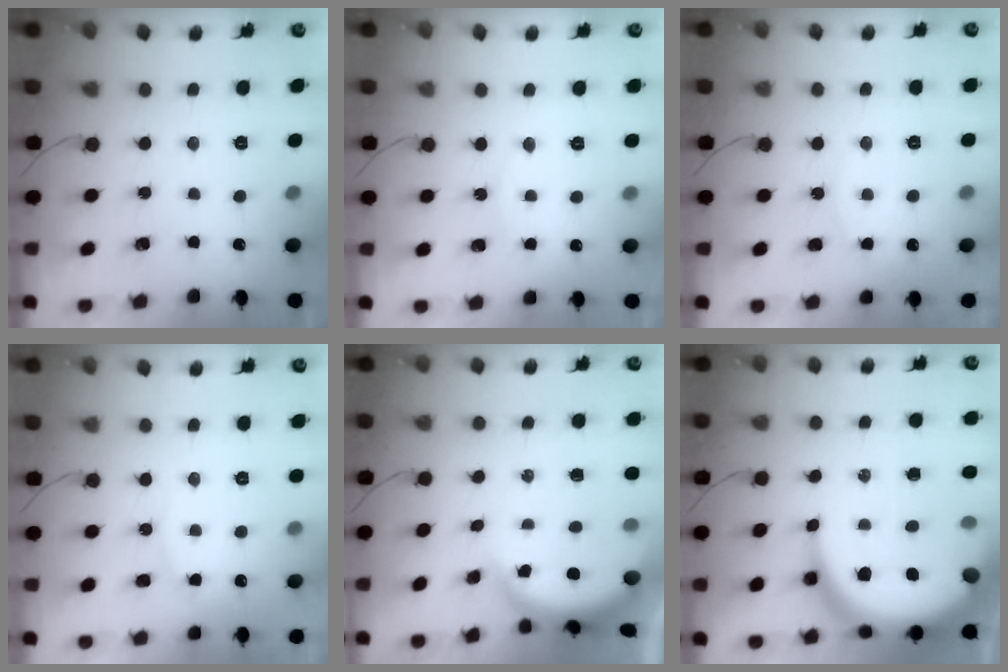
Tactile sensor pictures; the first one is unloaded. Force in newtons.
{"total": 3.8, "press": 3.8, "slide": 0.4}
{"total": 5.6, "press": 5.6, "slide": 0.5}
{"total": 6.5, "press": 6.5, "slide": 0.7}
{"total": 4.7, "press": 4.5, "slide": 1.3}
{"total": 19.4, "press": 19.3, "slide": 1.8}